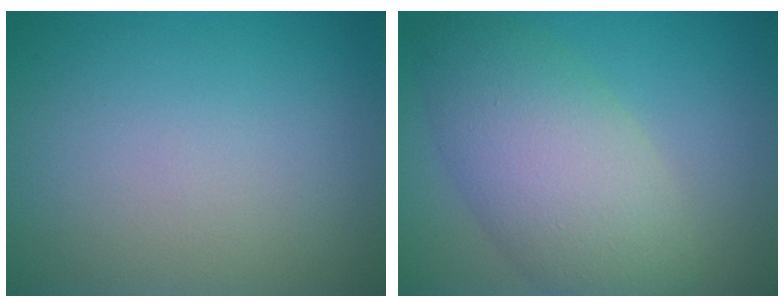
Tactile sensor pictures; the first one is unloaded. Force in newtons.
{"total": 7.8, "press": 7.8, "slide": 0.2}